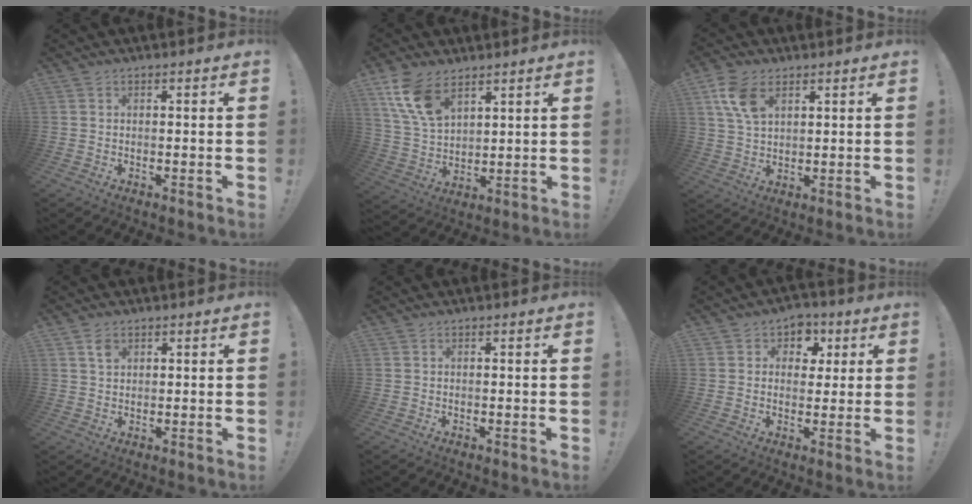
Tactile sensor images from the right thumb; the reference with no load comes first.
{"total": 12.2, "force": [7.5, 6.6, 7.1], "torque": [-0.148, -0.027, 0.149]}
{"total": 9.4, "force": [4.5, 5.4, 6.2], "torque": [-0.119, -0.006, 0.089]}
{"total": 2.9, "force": [1.7, 1.8, 1.5], "torque": [-0.020, -0.003, 0.030]}
{"total": 0.0}
{"total": 6.5, "force": [1.9, 5.9, 1.8], "torque": [-0.006, -0.013, 0.036]}